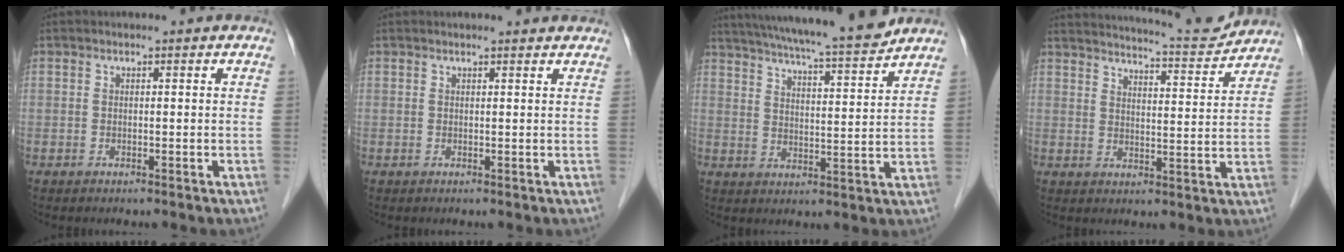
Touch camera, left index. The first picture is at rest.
{"total": 2.6, "force": [2.6, 0.3, 0.4], "torque": [-0.011, 0.008, 0.025]}
{"total": 17.2, "force": [15.3, 0.1, 7.7], "torque": [-0.132, 0.001, 0.224]}
{"total": 13.4, "force": [12.9, 0.6, 3.5], "torque": [-0.056, -0.015, 0.171]}